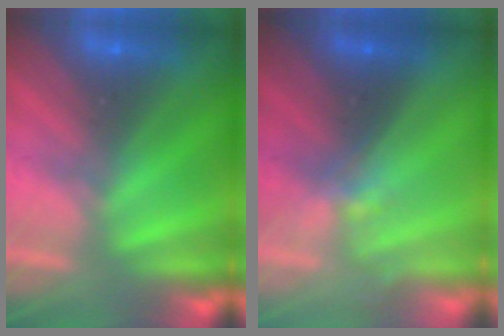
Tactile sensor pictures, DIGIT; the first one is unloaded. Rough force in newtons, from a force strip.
{"total": 1.7}